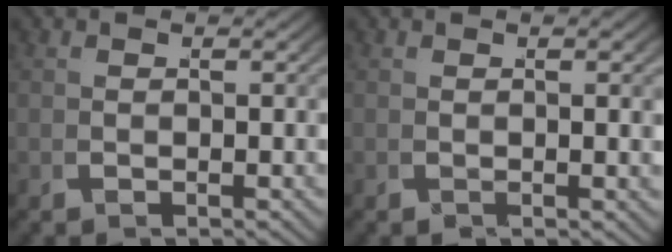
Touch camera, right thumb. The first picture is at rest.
{"total": 1.3, "force": [0.3, 0.5, 1.2], "torque": [-0.028, 0.002, 0.006]}